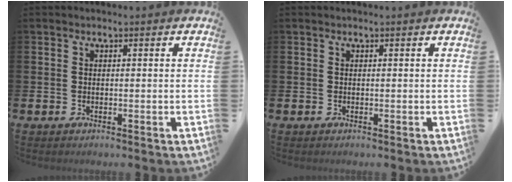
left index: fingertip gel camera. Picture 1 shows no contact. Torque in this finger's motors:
{"motor_torque": [-0.04, 0.01, 0.01, 0.01]}